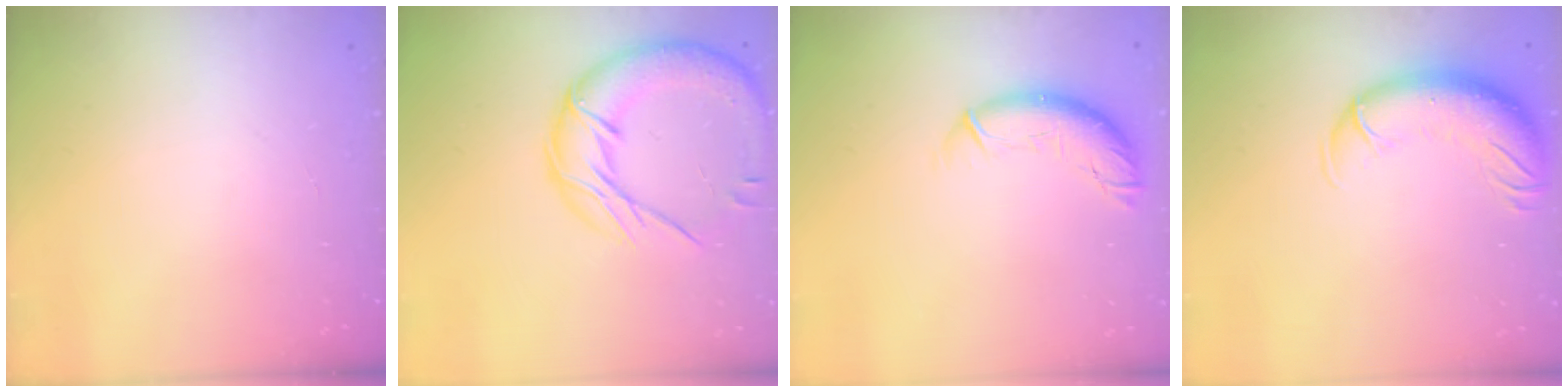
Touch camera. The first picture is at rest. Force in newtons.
{"total": 17.9, "press": 17.8, "slide": 1.8}
{"total": 9.7, "press": 9.6, "slide": 0.9}
{"total": 12.4, "press": 11.9, "slide": 3.6}